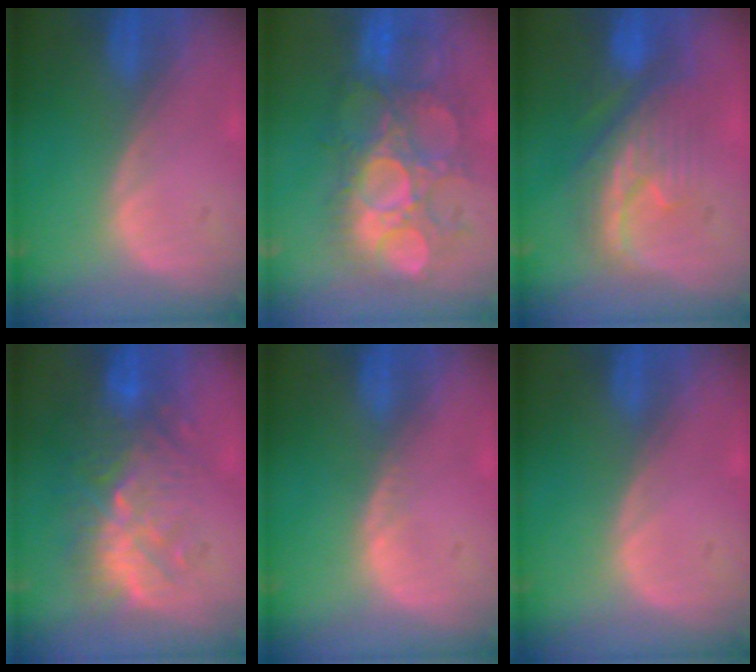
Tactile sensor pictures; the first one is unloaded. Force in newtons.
{"total": 11.7, "press": 11.1, "slide": 3.7}
{"total": 8.0, "press": 8.0, "slide": 1.0}
{"total": 9.2, "press": 9.0, "slide": 1.8}
{"total": 0.7, "press": 0.6, "slide": 0.3}
{"total": 0.0}